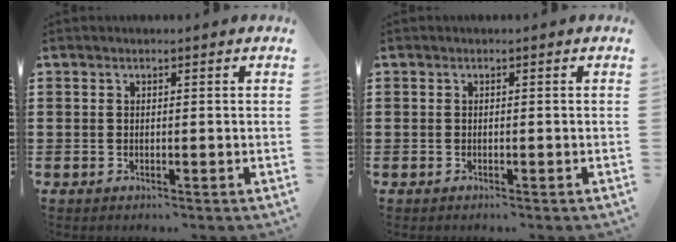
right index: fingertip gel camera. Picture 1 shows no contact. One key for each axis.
{"total": 0.0}